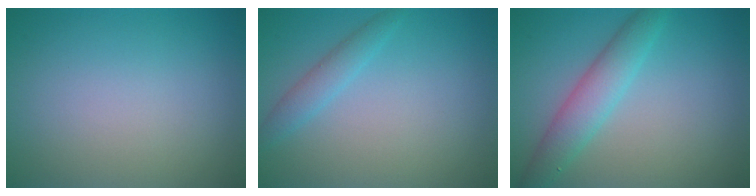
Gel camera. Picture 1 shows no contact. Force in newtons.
{"total": 1.8, "press": 1.8, "slide": 0.1}
{"total": 3.6, "press": 3.6, "slide": 0.0}